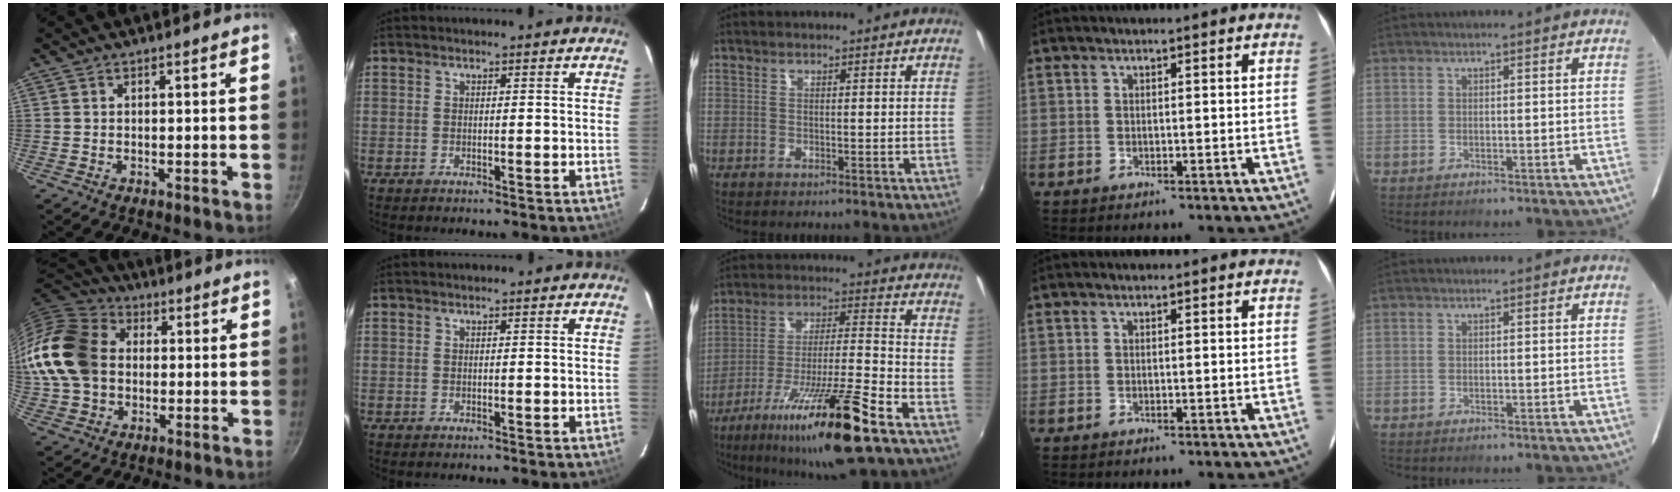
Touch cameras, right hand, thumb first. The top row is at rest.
{"thumb": {"total": 19.3, "force": [0.8, 15.0, 12.2], "torque": [-0.240, 0.035, 0.006]}, "middle": {"total": 18.8, "force": [-11.8, 0.6, 14.6], "torque": [-0.272, -0.027, -0.203]}}